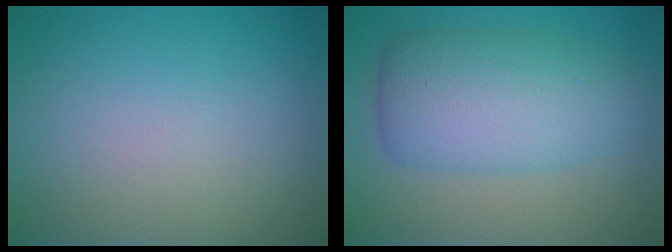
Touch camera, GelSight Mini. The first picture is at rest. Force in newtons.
{"total": 6.8, "press": 6.8, "slide": 0.2}